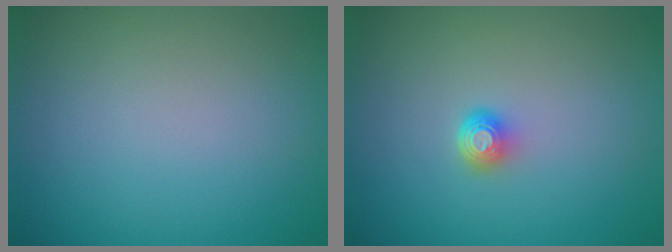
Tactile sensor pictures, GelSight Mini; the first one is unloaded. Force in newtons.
{"total": 1.6, "press": 1.2, "slide": 1.1}